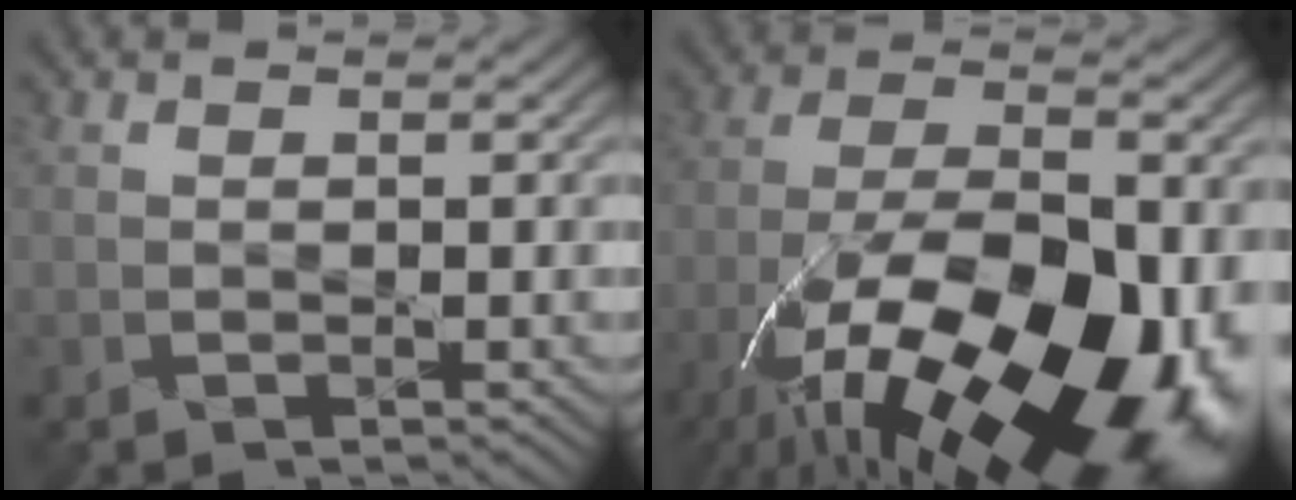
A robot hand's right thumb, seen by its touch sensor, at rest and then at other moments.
{"total": 22.6, "force": [-10.5, 10.2, 17.3], "torque": [-0.267, -0.058, -0.147]}